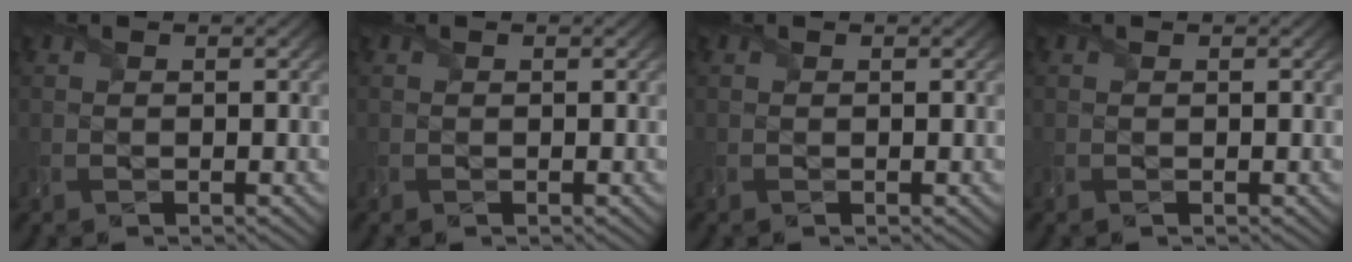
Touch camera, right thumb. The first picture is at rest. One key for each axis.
{"total": 0.0}
{"total": 0.0}
{"total": 0.0}